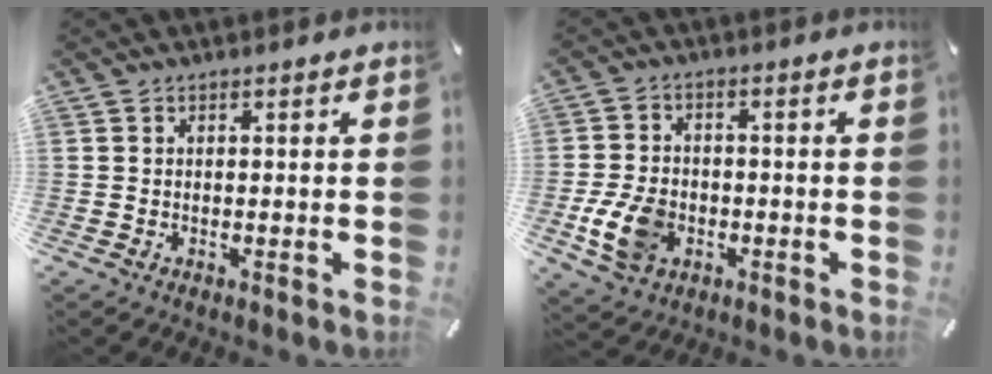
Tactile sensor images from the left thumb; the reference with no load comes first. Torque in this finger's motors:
{"motor_torque": [0.53, 0.69, 0.20, 0.07, 0.04]}